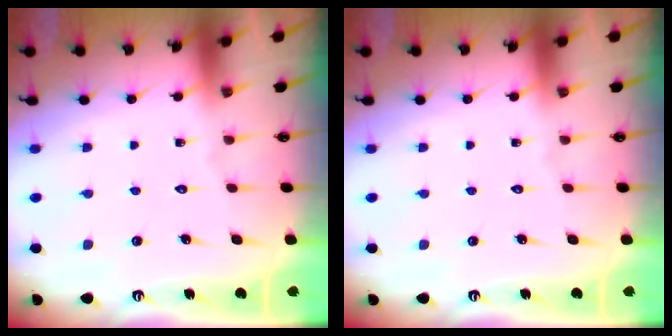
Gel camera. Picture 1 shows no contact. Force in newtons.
{"total": 0.0}